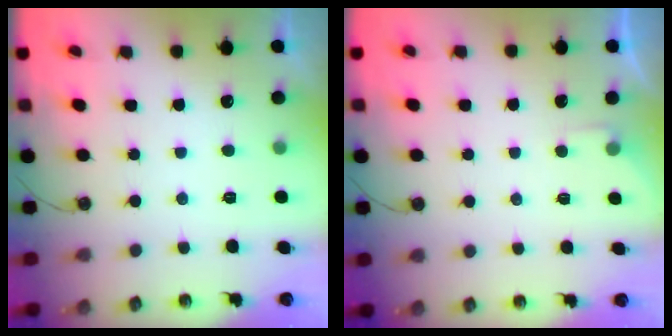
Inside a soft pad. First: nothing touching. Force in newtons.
{"total": 3.3, "press": 3.2, "slide": 0.5}